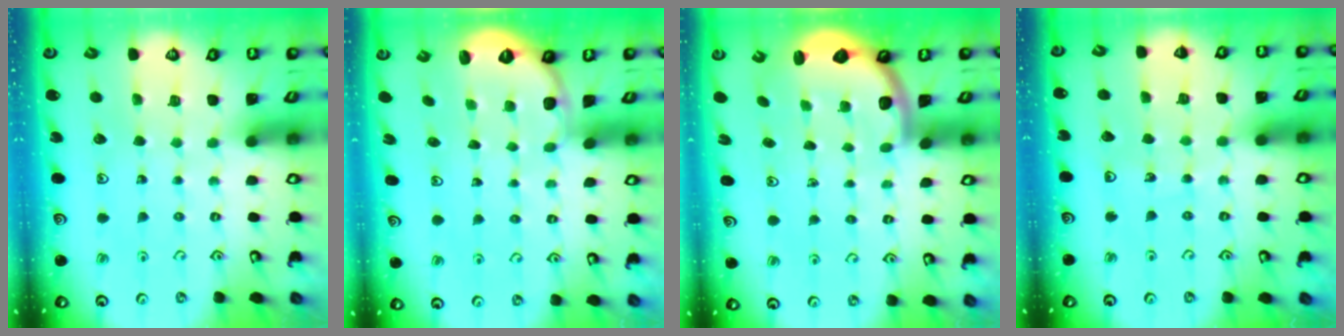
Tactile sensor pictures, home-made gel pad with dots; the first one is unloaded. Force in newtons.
{"total": 2.6, "press": 1.7, "slide": 1.9}
{"total": 2.8, "press": 2.2, "slide": 1.8}
{"total": 3.8, "press": 3.7, "slide": 0.4}